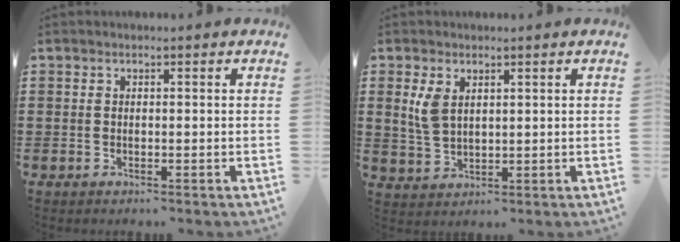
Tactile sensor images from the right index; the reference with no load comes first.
{"total": 3.9, "force": [1.7, 2.3, 2.6], "torque": [-0.057, 0.008, 0.031]}